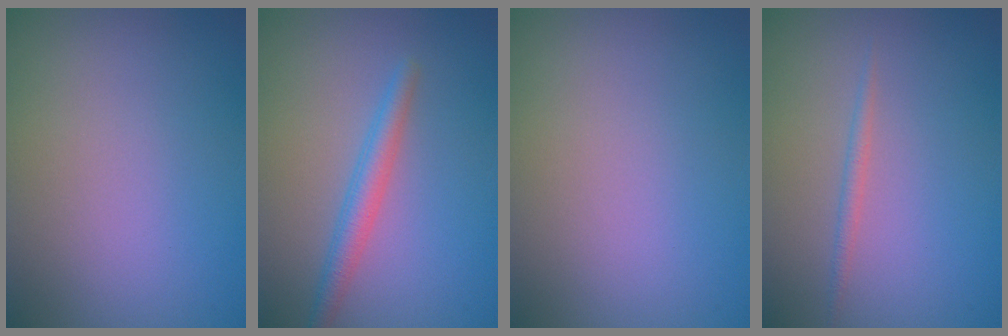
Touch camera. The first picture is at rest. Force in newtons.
{"total": 2.4, "press": 2.4, "slide": 0.0}
{"total": 0.0}
{"total": 0.8, "press": 0.8, "slide": 0.0}